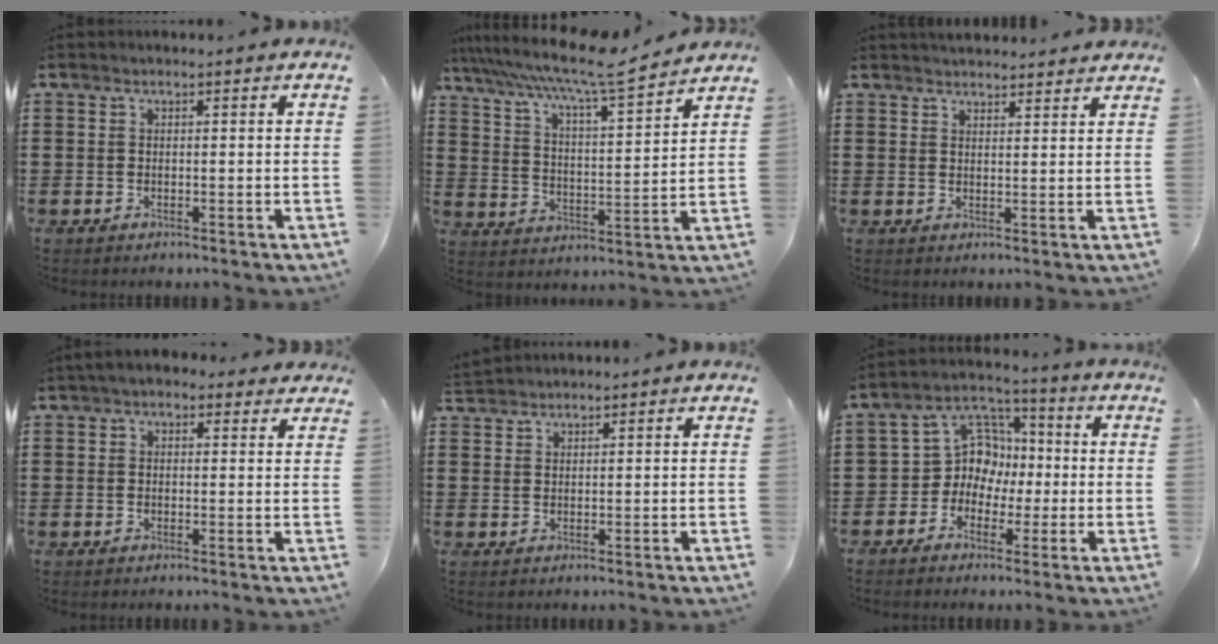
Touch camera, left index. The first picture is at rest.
{"total": 7.8, "force": [6.7, 0.1, 4.0], "torque": [-0.106, -0.043, 0.108]}
{"total": 2.3, "force": [2.3, 0.1, 0.0], "torque": [-0.005, -0.003, 0.045]}
{"total": 2.7, "force": [1.8, 1.5, 1.2], "torque": [-0.030, 0.007, 0.033]}
{"total": 1.6, "force": [1.6, 0.1, 0.1], "torque": [-0.005, 0.002, 0.031]}
{"total": 8.1, "force": [-1.1, 7.5, 2.9], "torque": [-0.093, 0.007, -0.024]}